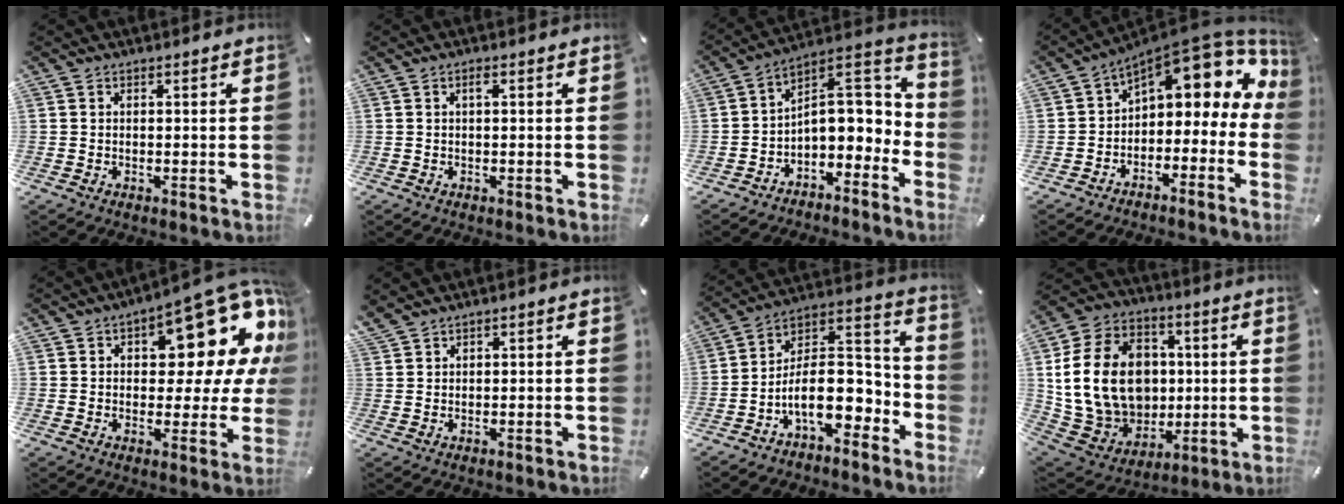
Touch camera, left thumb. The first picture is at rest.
{"total": 1.1, "force": [0.2, 0.2, 1.1], "torque": [-0.021, 0.002, 0.003]}
{"total": 9.1, "force": [0.6, 6.5, 6.3], "torque": [-0.070, -0.030, 0.014]}
{"total": 9.9, "force": [6.0, 4.9, 6.2], "torque": [-0.088, -0.060, 0.099]}
{"total": 17.8, "force": [10.2, 7.6, 12.5], "torque": [-0.158, -0.084, 0.167]}
{"total": 1.9, "force": [1.7, 0.4, 0.8], "torque": [-0.017, -0.003, 0.034]}
{"total": 14.4, "force": [-5.1, 8.0, 10.8], "torque": [-0.185, 0.000, -0.084]}
{"total": 22.4, "force": [2.4, 17.8, 13.4], "torque": [-0.264, -0.004, 0.058]}